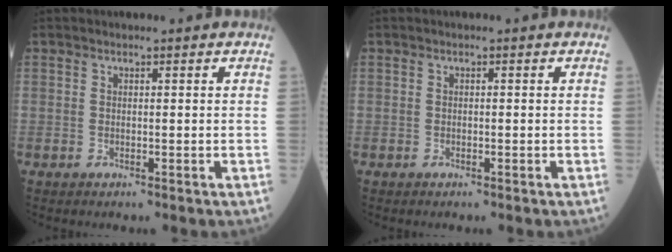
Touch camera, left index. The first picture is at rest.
{"total": 0.0}